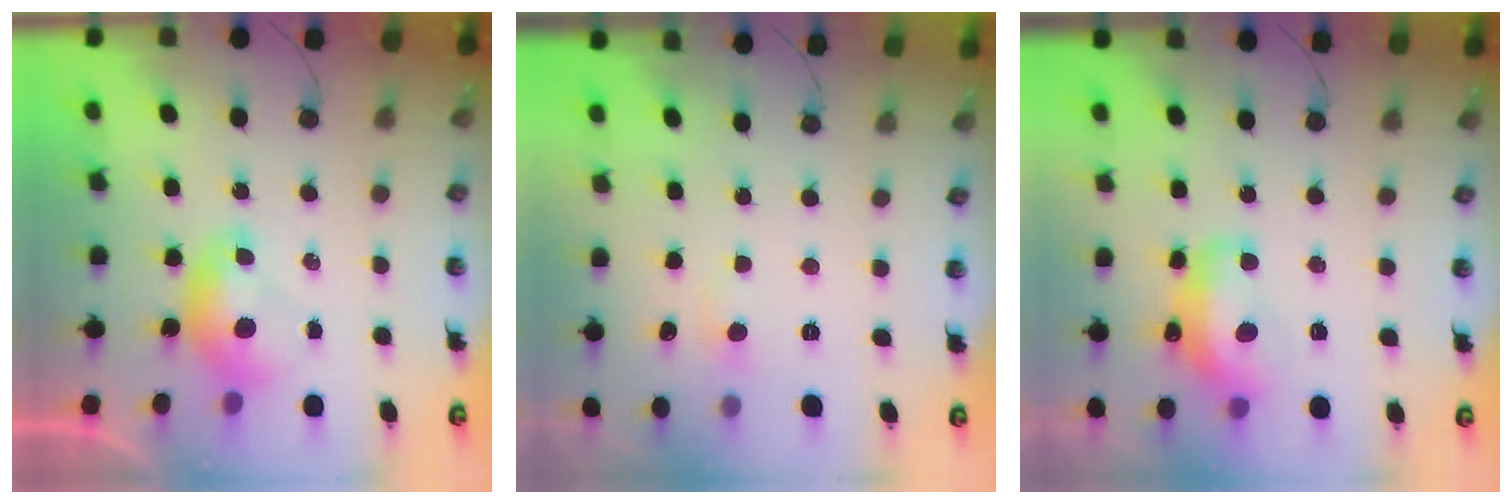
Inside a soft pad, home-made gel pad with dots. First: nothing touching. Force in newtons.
{"total": 0.6, "press": 0.1, "slide": 0.6}
{"total": 7.1, "press": 7.0, "slide": 0.7}